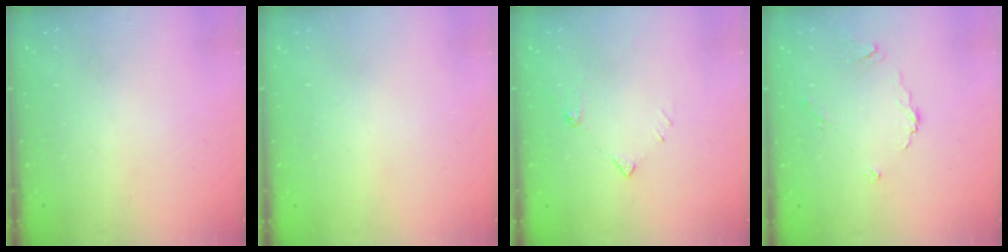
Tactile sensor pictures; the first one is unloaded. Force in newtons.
{"total": 1.7, "press": 1.7, "slide": 0.1}
{"total": 5.4, "press": 5.3, "slide": 0.8}
{"total": 4.4, "press": 4.3, "slide": 0.4}